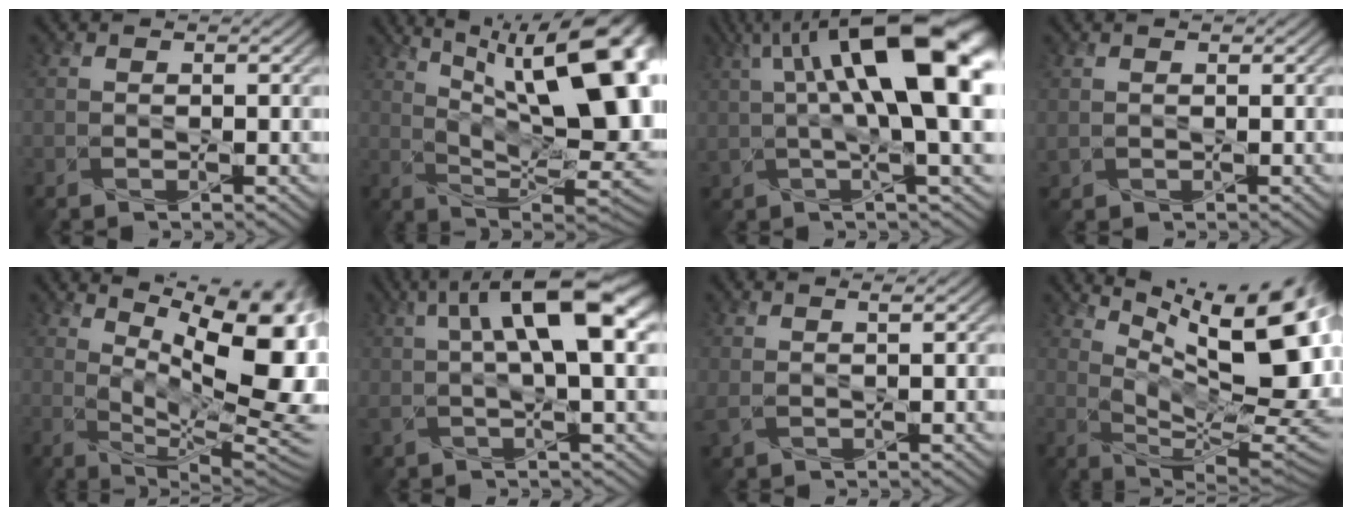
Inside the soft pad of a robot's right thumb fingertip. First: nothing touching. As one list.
[{"total": 19.5, "force": [6.3, 7.9, 16.7], "torque": [-0.230, 0.036, 0.093]}, {"total": 16.0, "force": [4.3, 4.8, 14.6], "torque": [-0.240, 0.018, 0.074]}, {"total": 0.8, "force": [0.6, 0.5, 0.3], "torque": [-0.013, -0.004, 0.016]}, {"total": 17.4, "force": [6.2, 6.4, 14.9], "torque": [-0.206, 0.014, 0.105]}, {"total": 11.4, "force": [3.3, 3.2, 10.5], "torque": [-0.166, 0.007, 0.050]}, {"total": 2.0, "force": [1.2, 0.4, 1.5], "torque": [-0.034, 0.004, 0.024]}, {"total": 14.9, "force": [6.7, 4.7, 12.5], "torque": [-0.202, -0.006, 0.124]}]